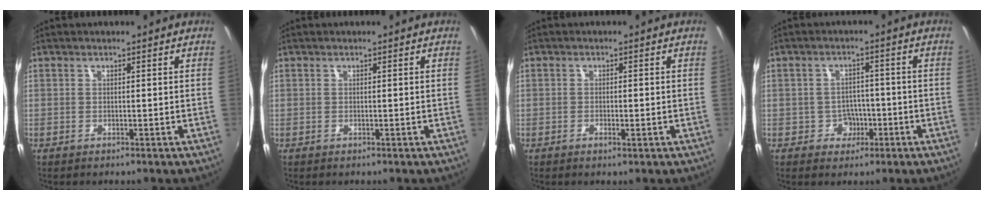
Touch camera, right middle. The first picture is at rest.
{"total": 0.0}
{"total": 1.2, "force": [-0.5, 0.0, 1.0], "torque": [-0.019, -0.003, -0.010]}
{"total": 3.3, "force": [-1.4, 3.0, 0.7], "torque": [-0.016, 0.010, -0.015]}